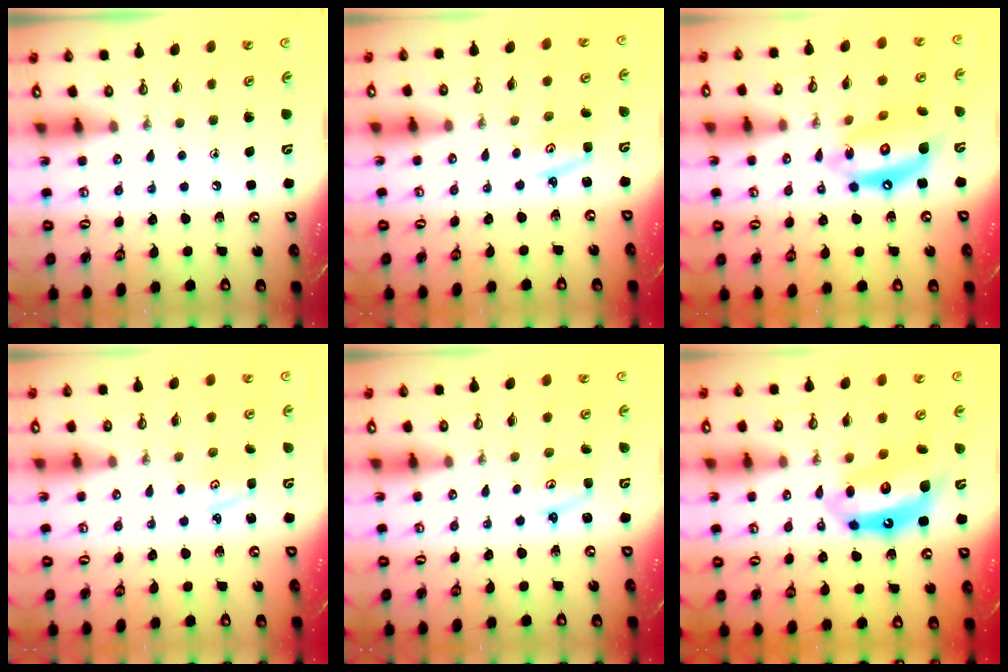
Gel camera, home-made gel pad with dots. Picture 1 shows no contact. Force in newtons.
{"total": 2.4, "press": 2.4, "slide": 0.1}
{"total": 15.0, "press": 14.9, "slide": 1.6}
{"total": 2.6, "press": 2.6, "slide": 0.4}
{"total": 1.8, "press": 1.8, "slide": 0.2}
{"total": 14.1, "press": 14.0, "slide": 1.7}